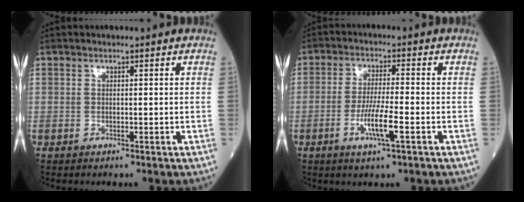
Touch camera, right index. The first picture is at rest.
{"total": 6.2, "force": [-2.4, 0.2, 5.8], "torque": [-0.112, -0.009, -0.044]}